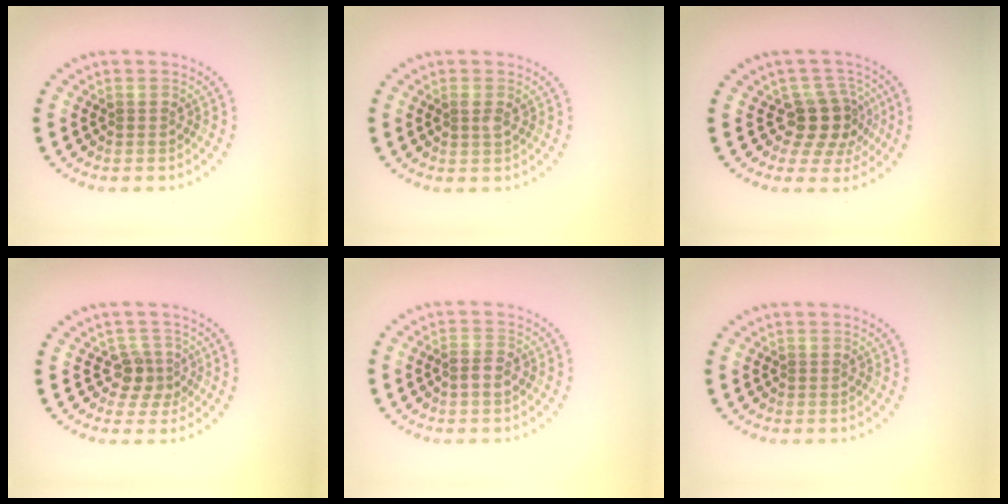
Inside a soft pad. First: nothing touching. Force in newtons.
{"total": 1.0, "press": 1.0, "slide": 0.2}
{"total": 4.0, "press": 3.1, "slide": 2.5}
{"total": 2.5, "press": 1.9, "slide": 1.6}
{"total": 1.6, "press": 1.6, "slide": 0.4}
{"total": 0.0}